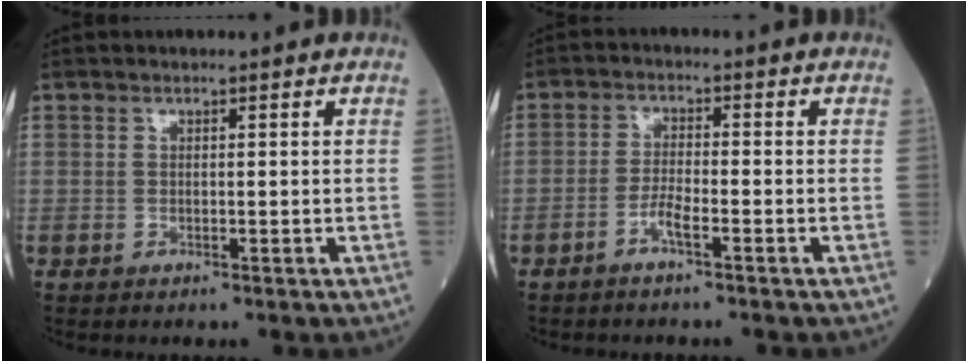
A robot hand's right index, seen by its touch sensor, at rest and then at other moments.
{"total": 2.8, "force": [-1.8, 0.1, 2.1], "torque": [-0.043, 0.002, -0.038]}